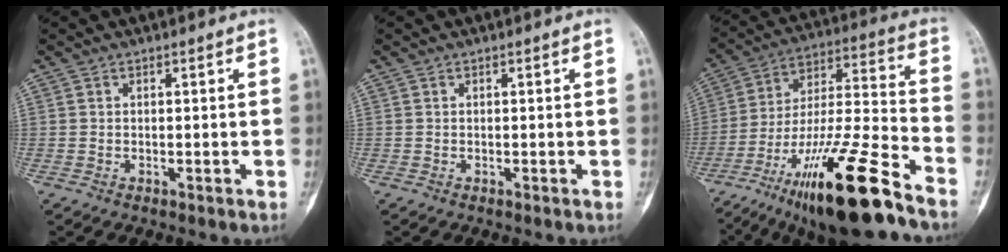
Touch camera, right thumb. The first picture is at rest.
{"total": 0.0}
{"total": 24.8, "force": [-15.6, 4.4, 18.7], "torque": [-0.329, 0.060, -0.265]}